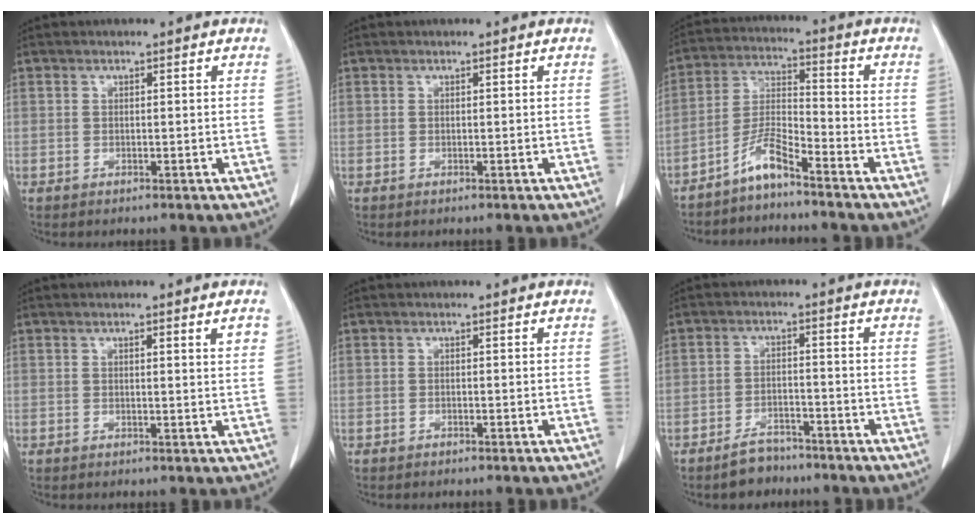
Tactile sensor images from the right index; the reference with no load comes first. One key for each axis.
{"total": 0.0}
{"total": 6.0, "fx": -4.8, "fy": 0.5, "fz": 3.6, "tx": -0.079, "ty": -0.001, "tz": -0.094}
{"total": 2.8, "fx": 1.3, "fy": 0.2, "fz": 2.5, "tx": -0.033, "ty": -0.002, "tz": 0.014}
{"total": 0.0}
{"total": 4.2, "fx": -3.5, "fy": 2.0, "fz": 1.1, "tx": -0.021, "ty": 0.004, "tz": -0.052}